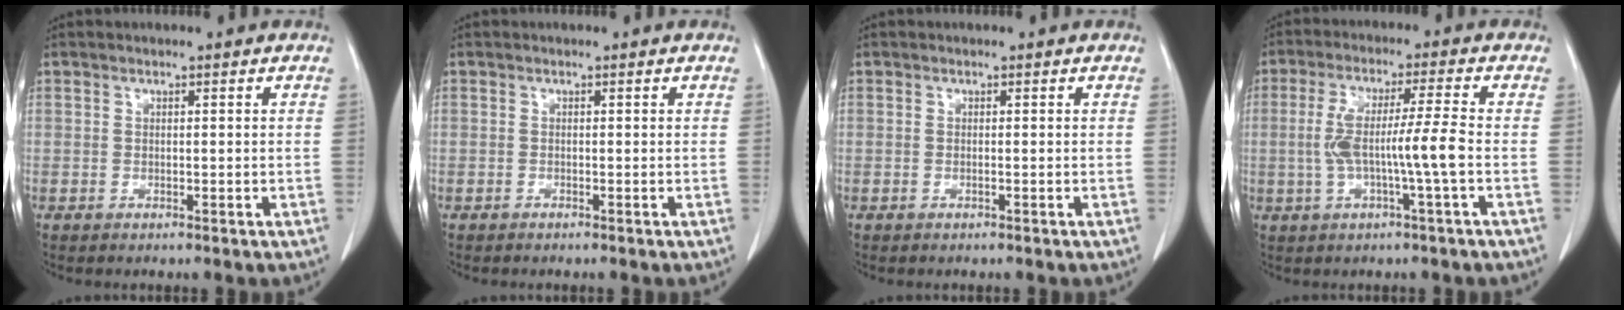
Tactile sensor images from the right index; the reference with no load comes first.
{"total": 0.0}
{"total": 0.0}
{"total": 8.2, "force": [-1.2, -0.5, 8.1], "torque": [-0.162, 0.011, -0.021]}